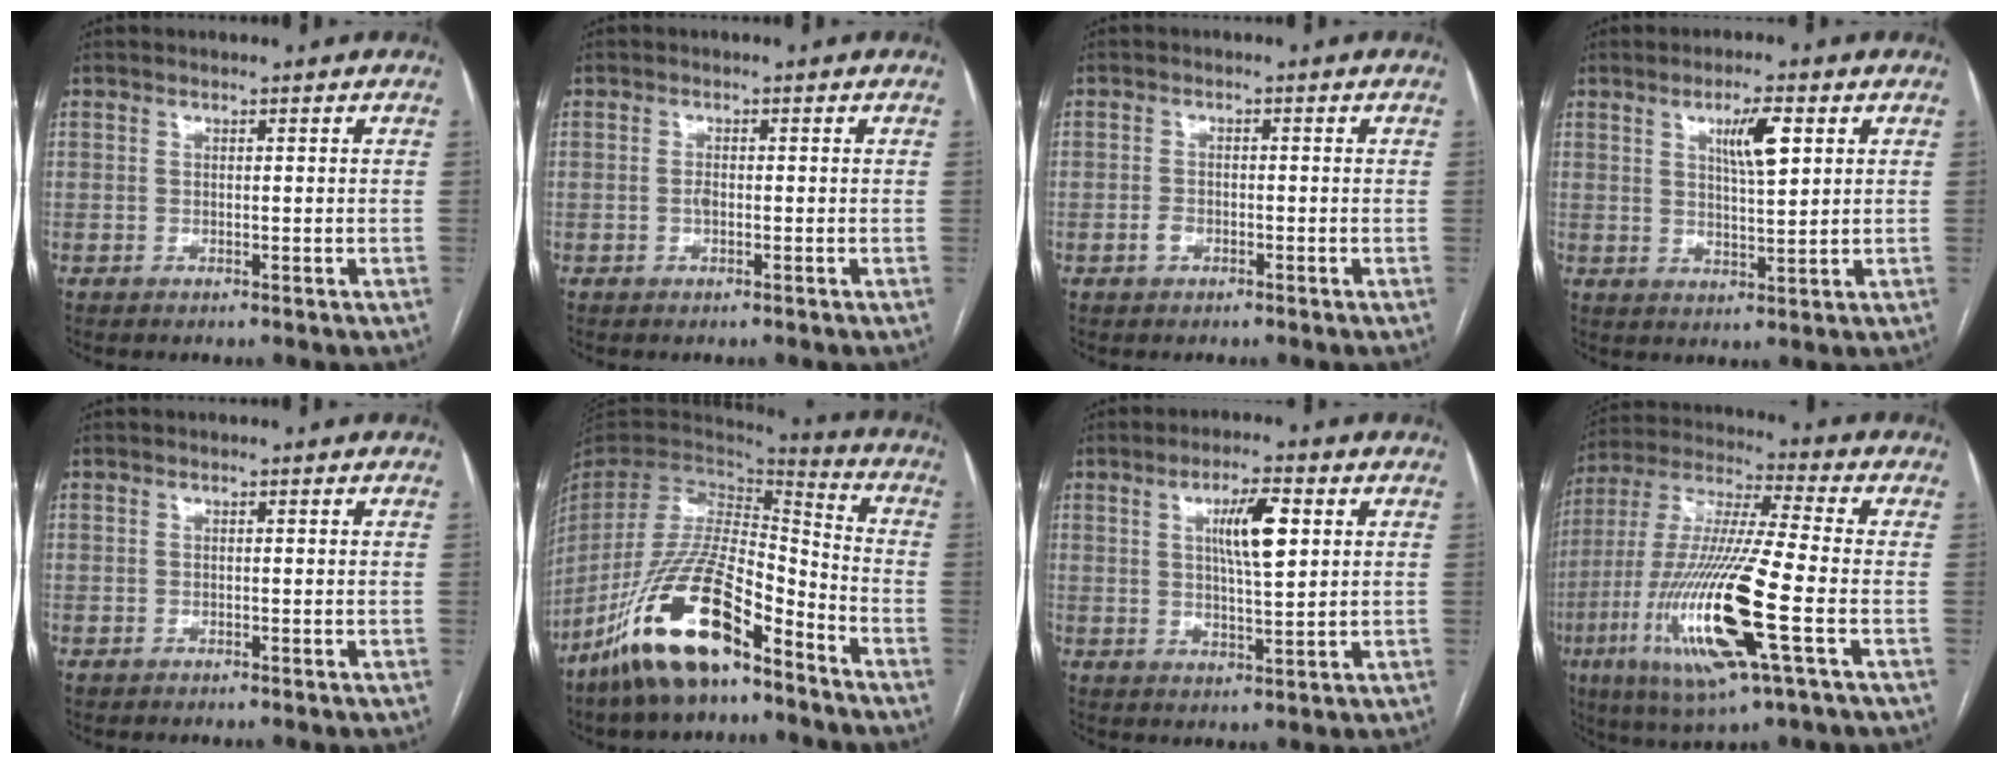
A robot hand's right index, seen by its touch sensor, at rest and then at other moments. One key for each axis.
{"total": 1.0, "fx": -0.3, "fy": 0.4, "fz": 0.9, "tx": -0.018, "ty": 0.001, "tz": -0.006}
{"total": 1.6, "fx": -0.9, "fy": 1.0, "fz": 0.9, "tx": -0.020, "ty": 0.004, "tz": -0.013}
{"total": 6.0, "fx": 2.4, "fy": 1.0, "fz": 5.3, "tx": -0.094, "ty": 0.003, "tz": 0.044}
{"total": 0.0}
{"total": 19.4, "fx": -12.8, "fy": 4.8, "fz": 13.8, "tx": -0.301, "ty": -0.023, "tz": -0.239}
{"total": 7.3, "fx": 2.2, "fy": 1.4, "fz": 6.8, "tx": -0.120, "ty": 0.007, "tz": 0.040}
{"total": 20.6, "fx": -6.4, "fy": 1.3, "fz": 19.6, "tx": -0.427, "ty": -0.031, "tz": -0.120}